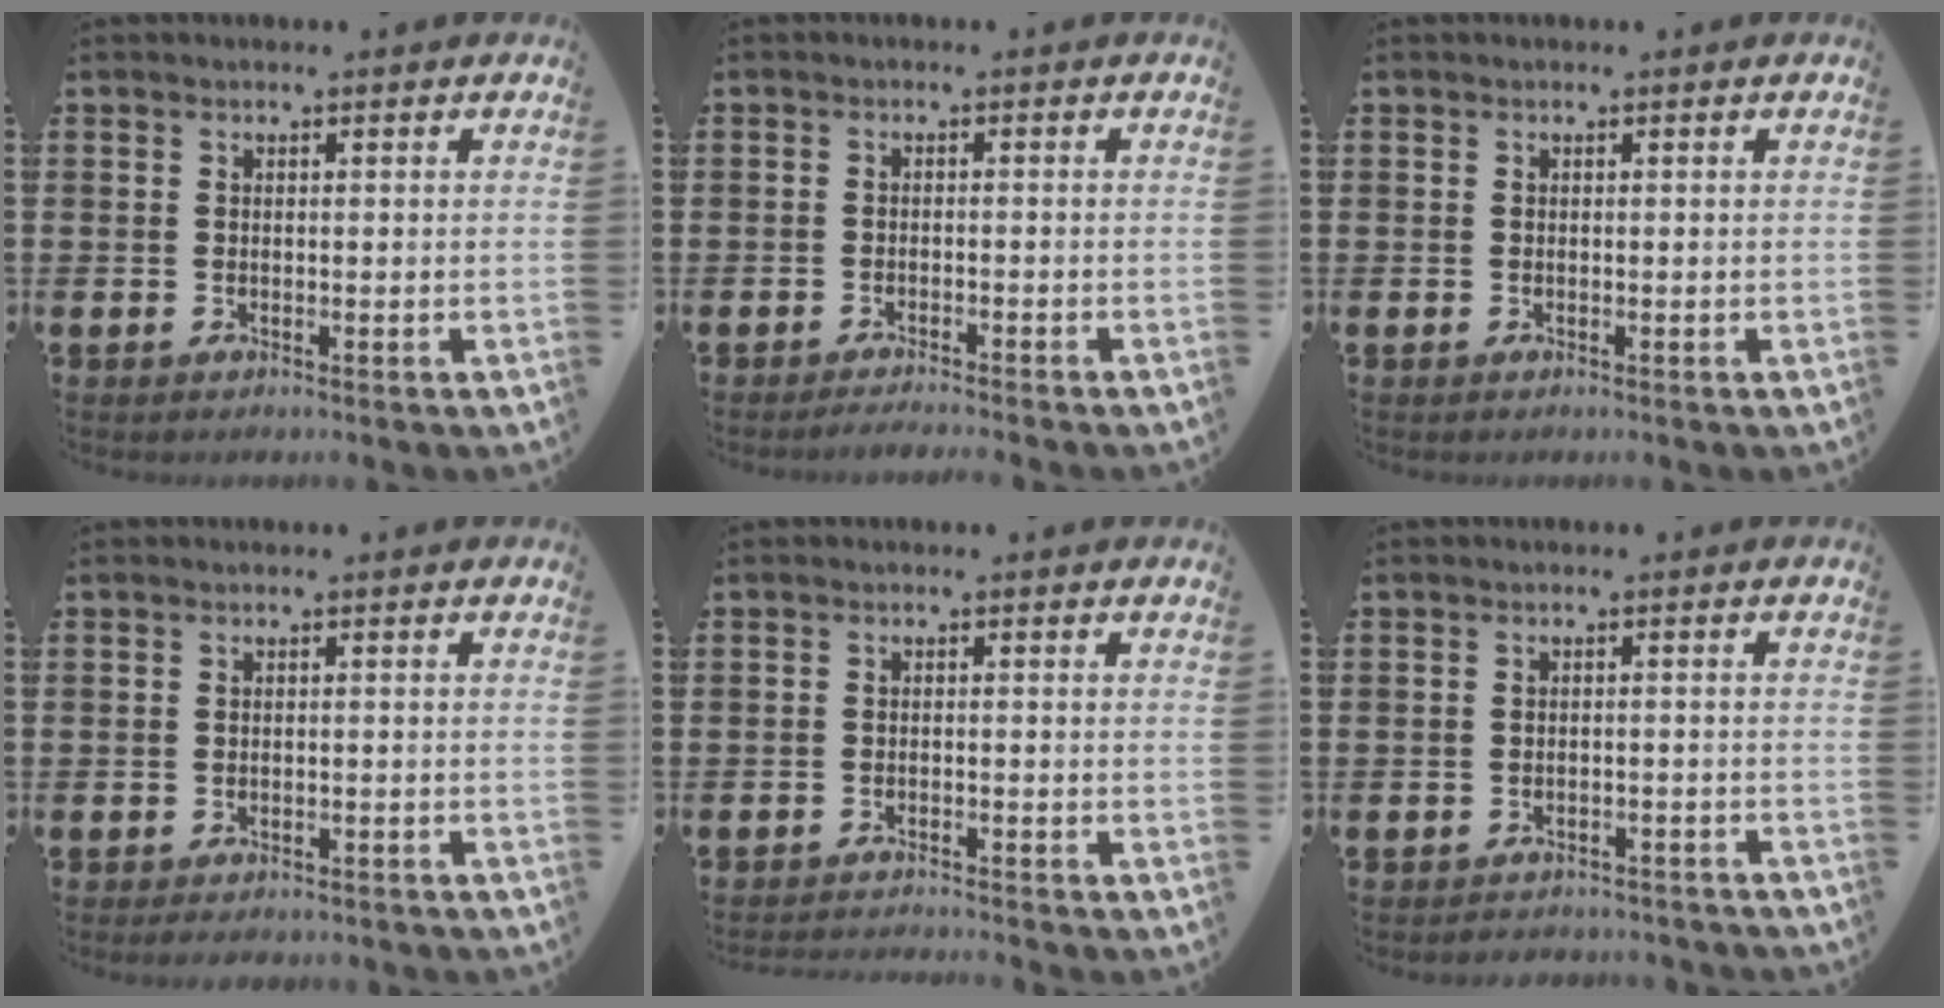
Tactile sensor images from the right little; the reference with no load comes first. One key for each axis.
{"total": 1.3, "fx": -1.2, "fy": -0.2, "fz": 0.3, "tx": -0.005, "ty": -0.001, "tz": -0.024}
{"total": 0.0}
{"total": 1.1, "fx": -1.1, "fy": 0.1, "fz": 0.2, "tx": -0.007, "ty": -0.001, "tz": -0.021}
{"total": 1.5, "fx": -1.4, "fy": -0.3, "fz": 0.0, "tx": 0.000, "ty": 0.003, "tz": -0.030}
{"total": 1.7, "fx": -1.7, "fy": 0.0, "fz": -0.1, "tx": -0.003, "ty": 0.005, "tz": -0.037}